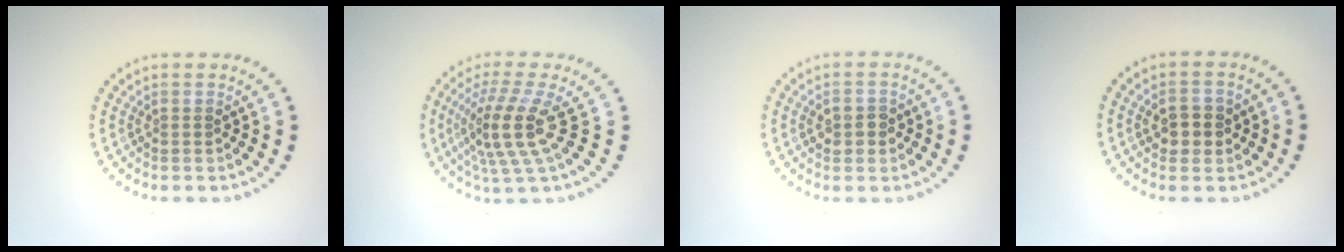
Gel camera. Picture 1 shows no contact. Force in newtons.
{"total": 4.7, "press": 3.4, "slide": 3.2}
{"total": 1.8, "press": 1.8, "slide": 0.1}
{"total": 2.6, "press": 2.6, "slide": 0.4}